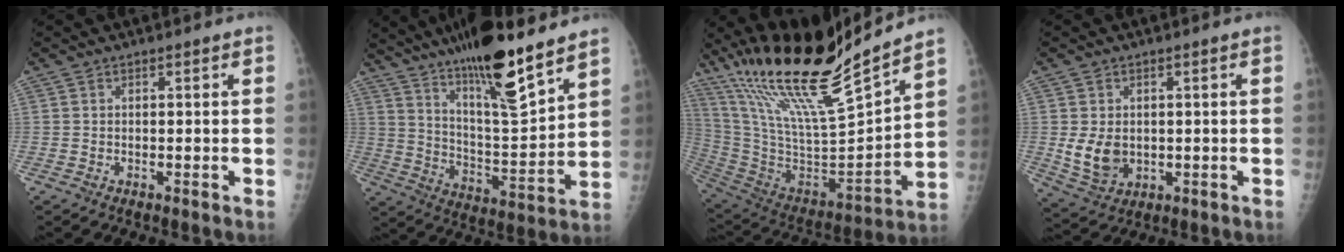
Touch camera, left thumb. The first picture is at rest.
{"total": 19.1, "force": [13.9, 2.9, 12.8], "torque": [-0.191, -0.082, 0.239]}
{"total": 25.2, "force": [20.4, 2.6, 14.6], "torque": [-0.237, -0.096, 0.373]}
{"total": 6.9, "force": [0.1, 5.1, 4.6], "torque": [-0.068, -0.013, 0.018]}